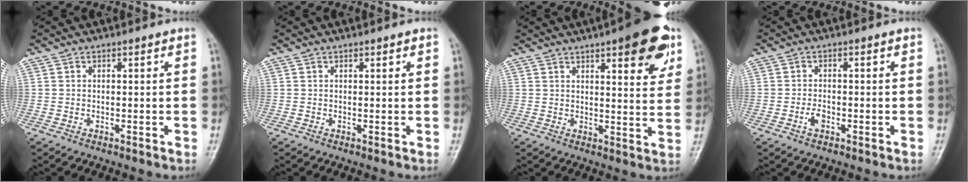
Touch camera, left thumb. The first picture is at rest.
{"total": 0.8, "force": [0.5, 0.3, 0.6], "torque": [-0.009, -0.001, 0.006]}
{"total": 13.2, "force": [7.1, 3.7, 10.4], "torque": [-0.104, -0.027, 0.089]}
{"total": 2.1, "force": [-0.9, 1.2, 1.5], "torque": [-0.029, 0.006, -0.019]}